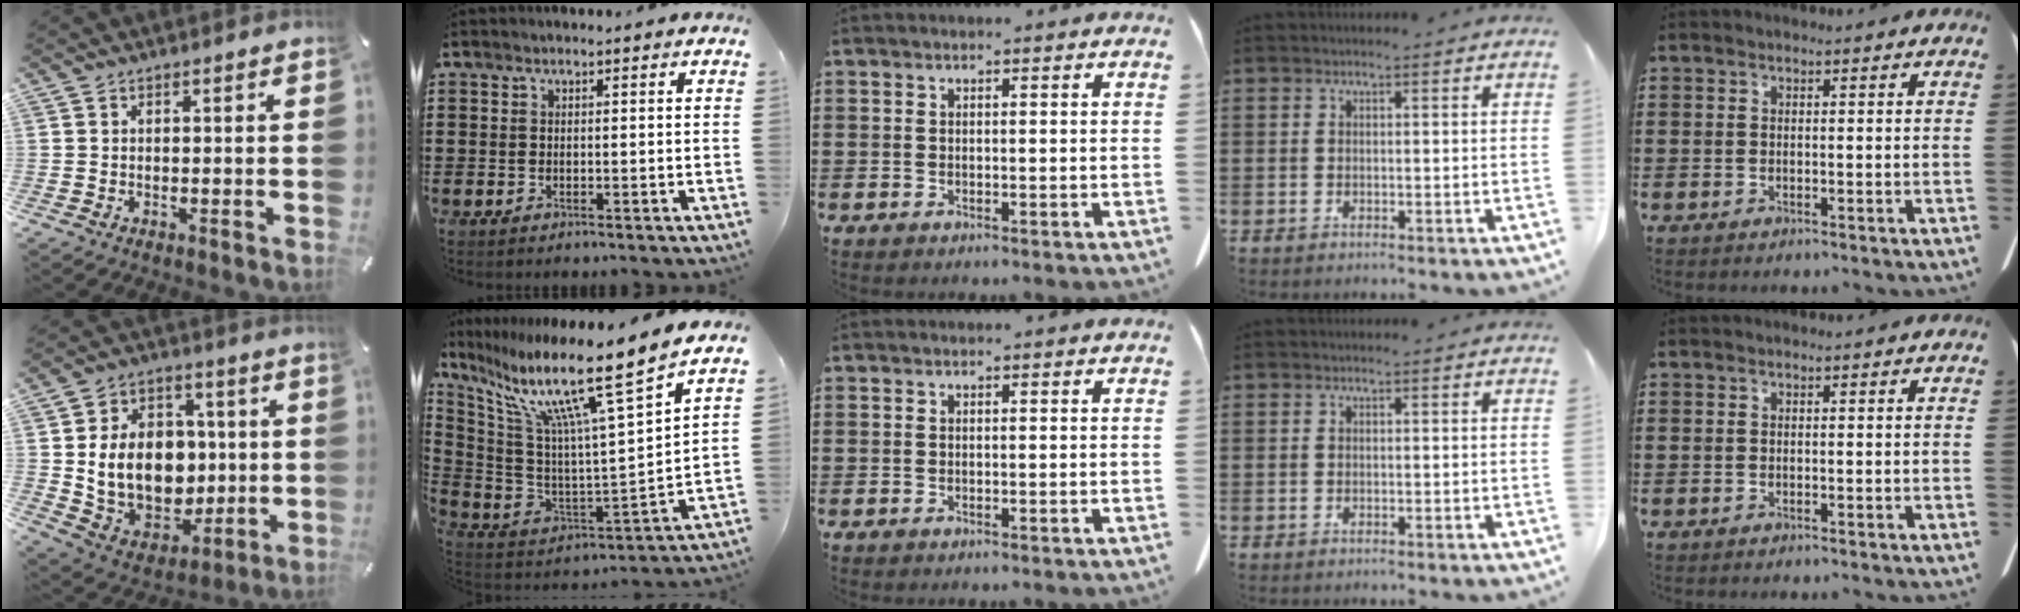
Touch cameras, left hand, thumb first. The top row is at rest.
{"thumb": {"total": 15.8, "force": [1.2, 13.1, 8.8], "torque": [-0.169, -0.007, 0.038]}, "index": {"total": 15.0, "force": [10.5, -0.7, 10.6], "torque": [-0.222, -0.071, 0.158]}}